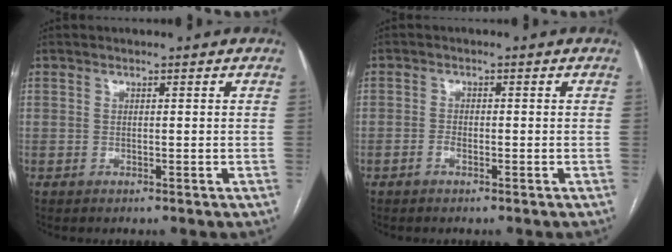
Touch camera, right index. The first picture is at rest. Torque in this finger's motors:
{"motor_torque": [-0.15, 0.03, -0.06, 0.00]}